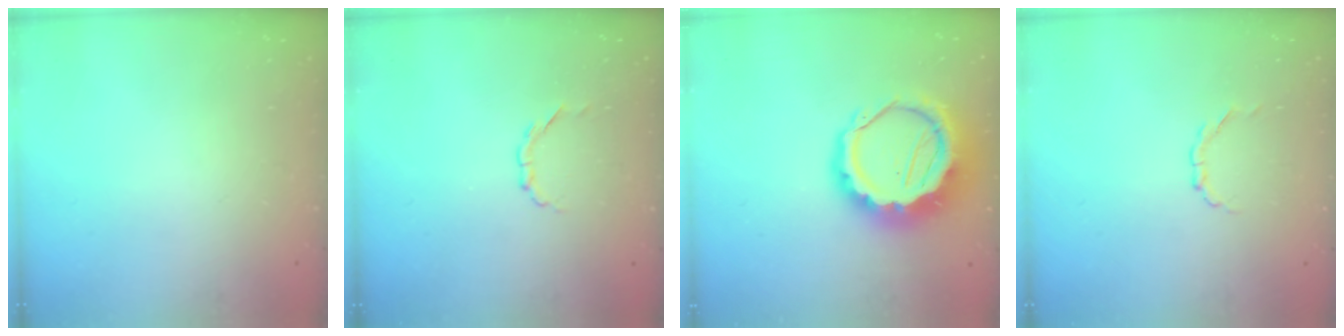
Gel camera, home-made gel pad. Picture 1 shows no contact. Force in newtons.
{"total": 2.9, "press": 2.7, "slide": 1.1}
{"total": 13.5, "press": 13.2, "slide": 2.8}
{"total": 2.1, "press": 2.0, "slide": 0.6}